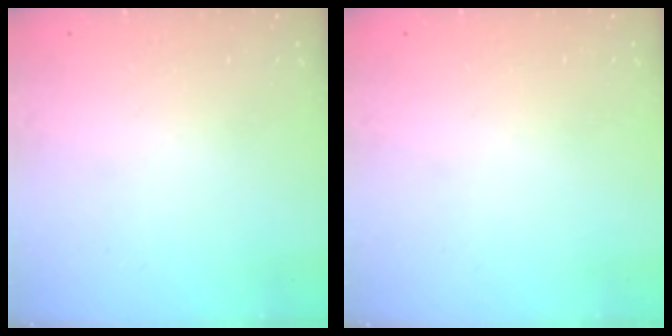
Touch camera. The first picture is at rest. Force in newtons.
{"total": 0.0}